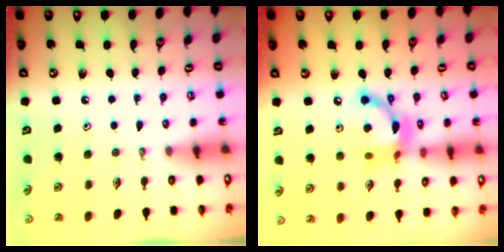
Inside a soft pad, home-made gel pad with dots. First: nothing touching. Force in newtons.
{"total": 14.3, "press": 14.3, "slide": 0.7}